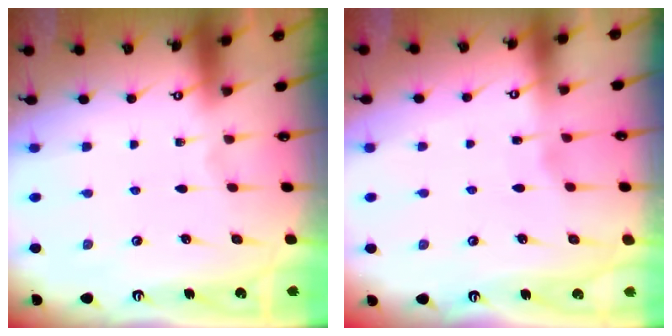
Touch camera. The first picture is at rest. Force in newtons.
{"total": 2.5, "press": 2.5, "slide": 0.2}